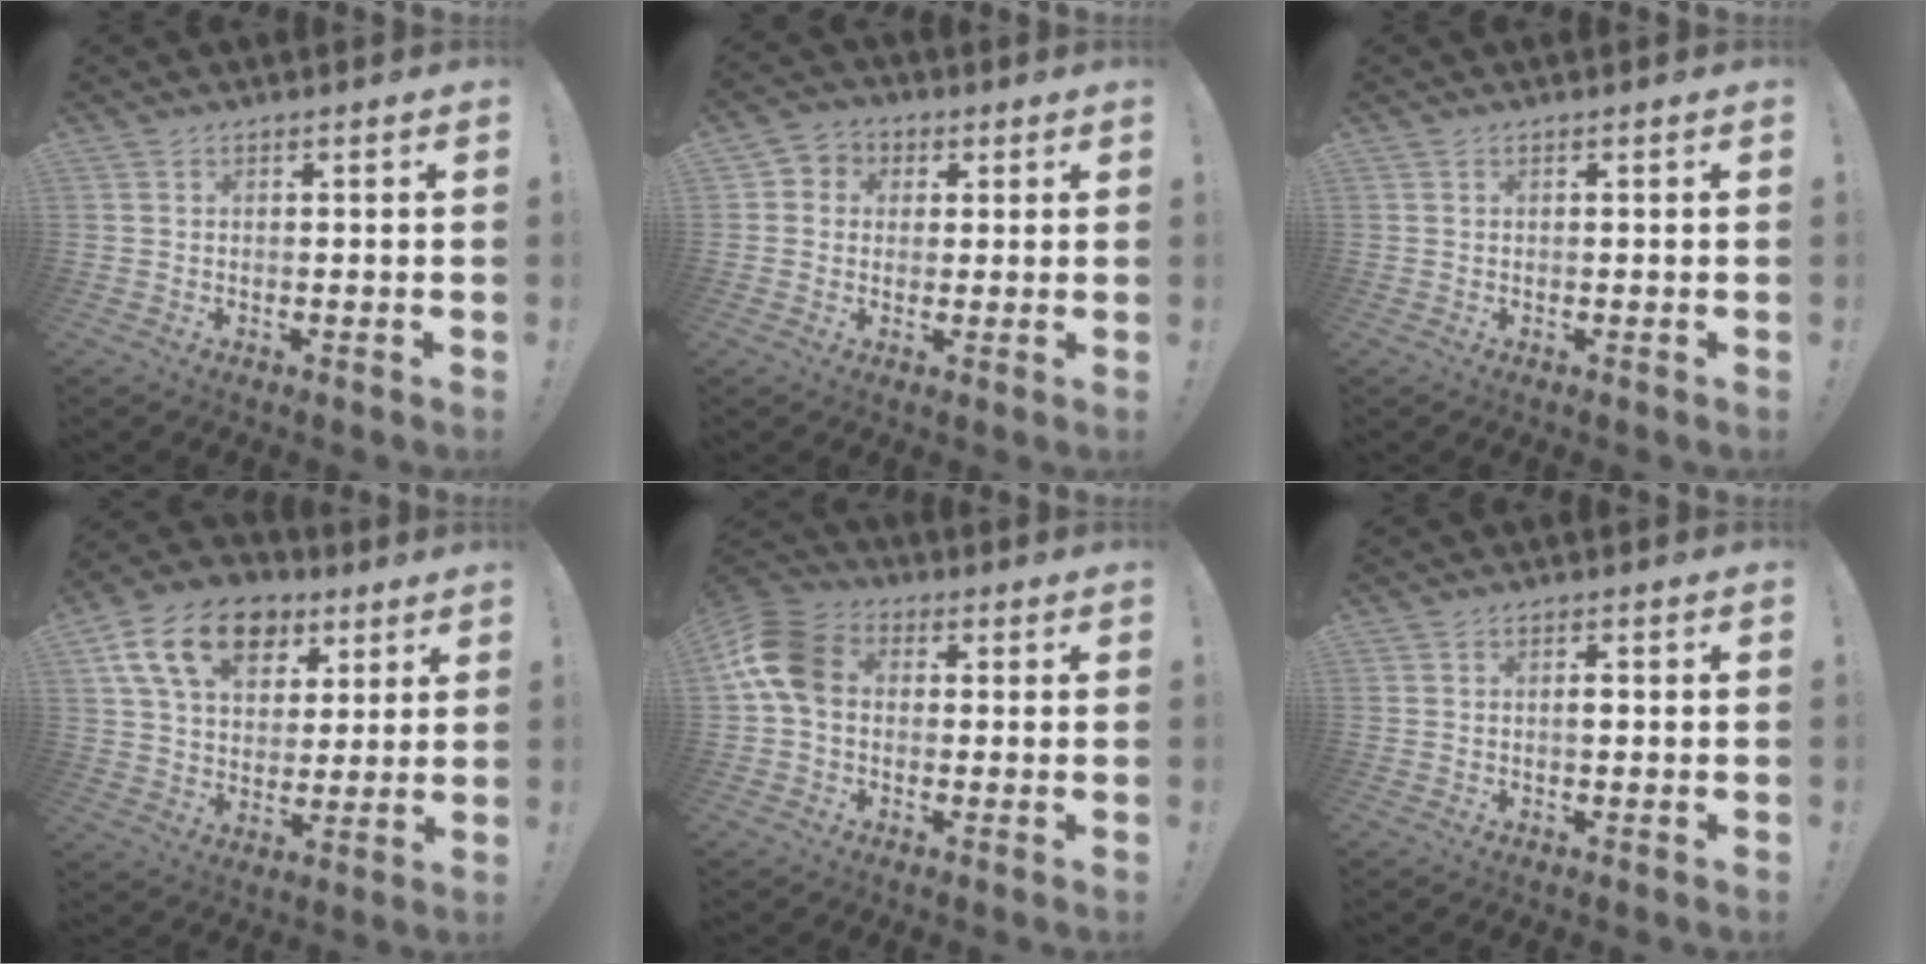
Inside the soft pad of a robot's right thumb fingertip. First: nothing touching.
{"total": 4.9, "force": [-0.2, 4.7, 1.4], "torque": [-0.010, 0.007, -0.002]}
{"total": 0.0}
{"total": 17.8, "force": [8.4, 11.8, 10.3], "torque": [-0.170, -0.029, 0.157]}
{"total": 12.2, "force": [1.0, 8.9, 8.3], "torque": [-0.160, 0.019, 0.024]}
{"total": 1.1, "force": [-0.3, 0.3, 1.0], "torque": [-0.019, 0.004, -0.007]}